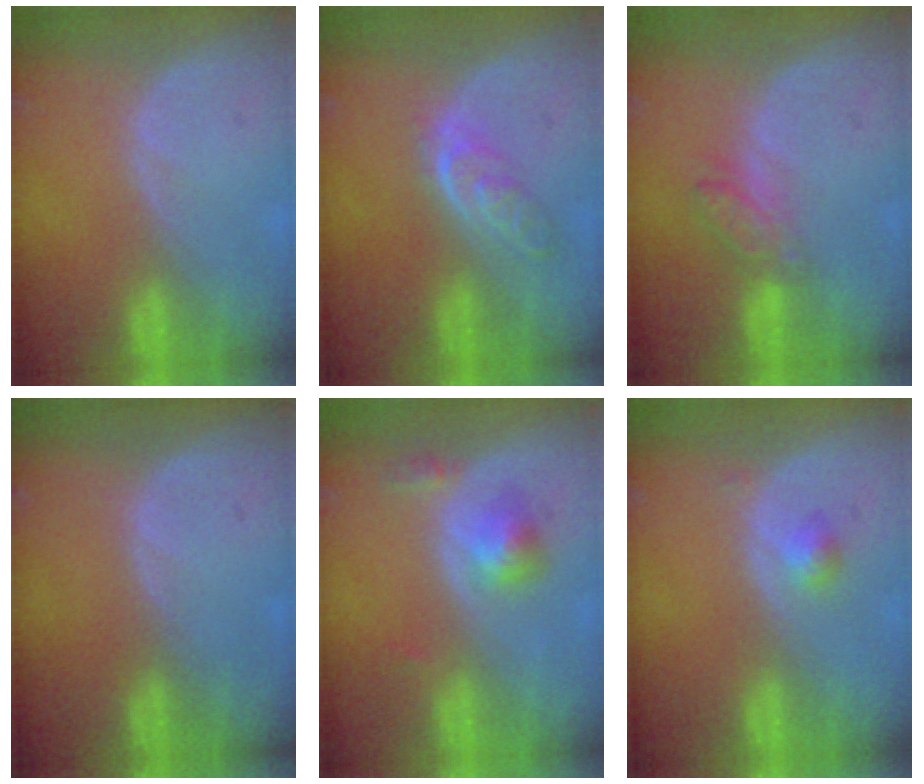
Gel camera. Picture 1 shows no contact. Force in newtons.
{"total": 4.7, "press": 4.4, "slide": 1.6}
{"total": 4.4, "press": 4.1, "slide": 1.6}
{"total": 0.0}
{"total": 3.7, "press": 3.7, "slide": 0.2}
{"total": 2.0, "press": 1.8, "slide": 0.8}